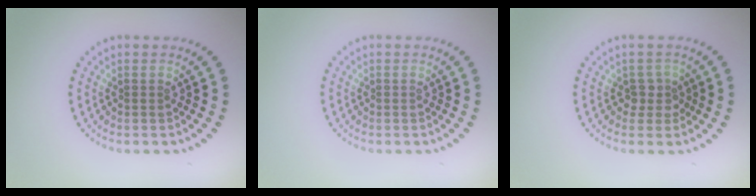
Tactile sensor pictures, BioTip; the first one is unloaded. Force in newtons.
{"total": 0.0}
{"total": 1.7, "press": 1.3, "slide": 1.0}